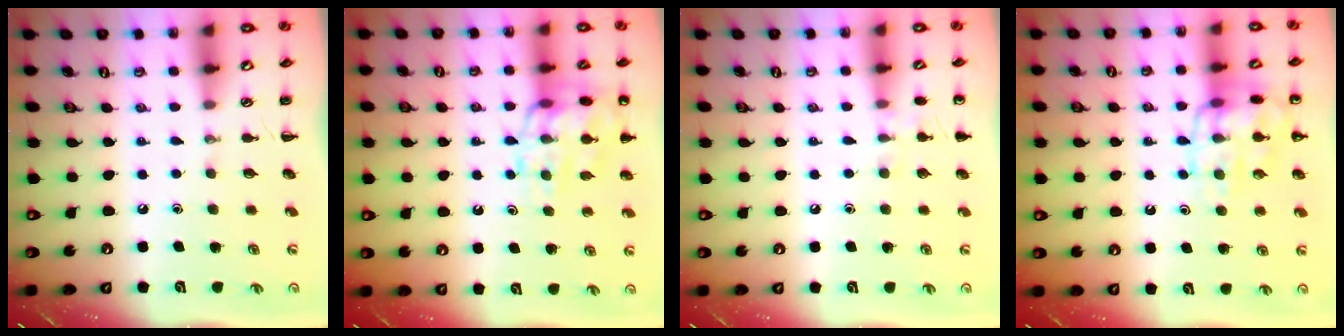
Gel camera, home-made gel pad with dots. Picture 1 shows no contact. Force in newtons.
{"total": 17.4, "press": 17.3, "slide": 2.4}
{"total": 5.4, "press": 5.1, "slide": 1.6}
{"total": 15.5, "press": 15.4, "slide": 1.3}